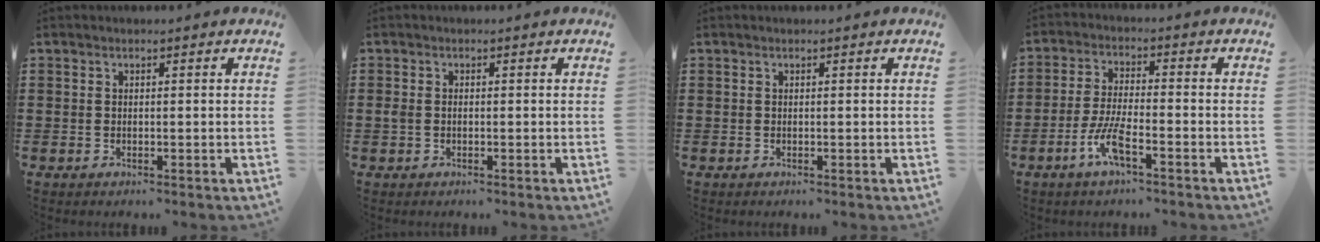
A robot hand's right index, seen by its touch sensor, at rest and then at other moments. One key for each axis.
{"total": 1.1, "fx": -0.2, "fy": 0.6, "fz": 0.8, "tx": -0.018, "ty": 0.003, "tz": -0.005}
{"total": 0.0}
{"total": 6.3, "fx": -3.3, "fy": 1.2, "fz": 5.2, "tx": -0.118, "ty": -0.011, "tz": -0.065}